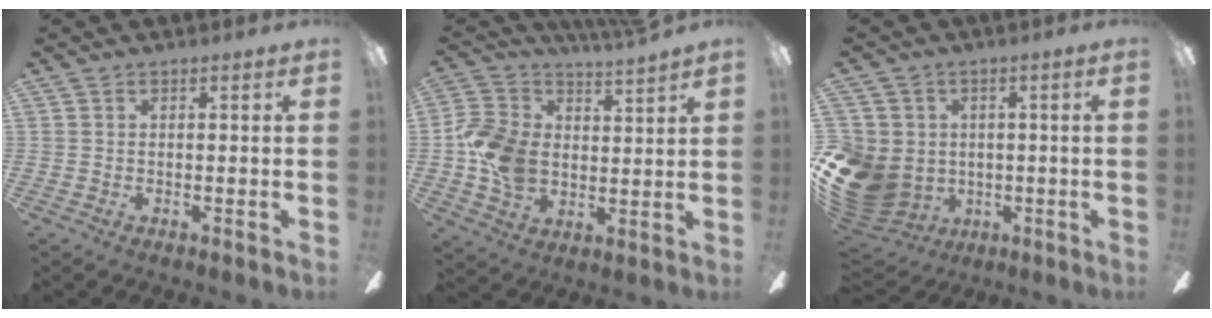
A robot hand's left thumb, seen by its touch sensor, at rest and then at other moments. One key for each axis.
{"total": 9.9, "fx": 2.1, "fy": 6.9, "fz": 6.8, "tx": -0.152, "ty": 0.000, "tz": 0.045}
{"total": 12.8, "fx": -2.3, "fy": 11.2, "fz": 5.8, "tx": -0.155, "ty": 0.009, "tz": -0.040}